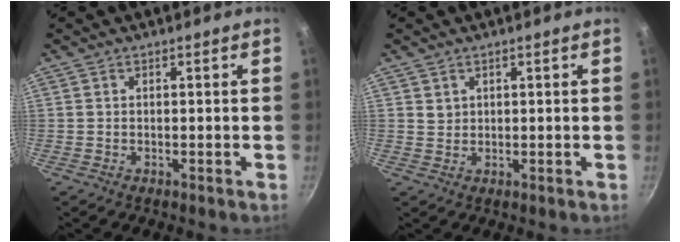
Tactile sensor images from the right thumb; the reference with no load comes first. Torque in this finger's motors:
{"motor_torque": [0.51, 0.42, 0.36, 0.05, 0.03]}